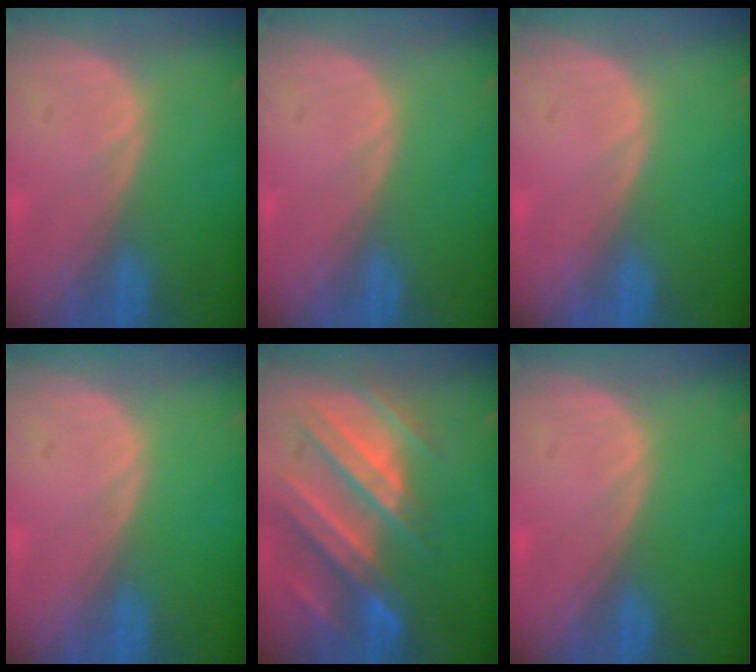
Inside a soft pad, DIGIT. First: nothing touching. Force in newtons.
{"total": 0.0}
{"total": 0.0}
{"total": 0.0}
{"total": 11.2, "press": 9.9, "slide": 5.2}
{"total": 0.0}